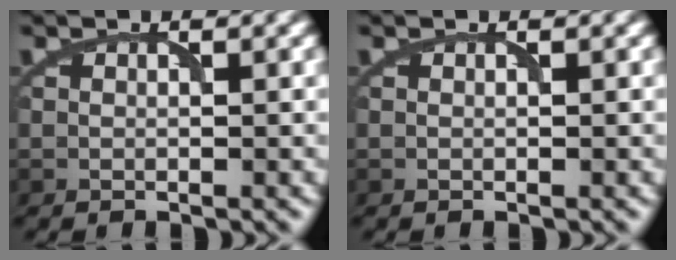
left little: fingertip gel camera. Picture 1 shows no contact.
{"total": 0.0}